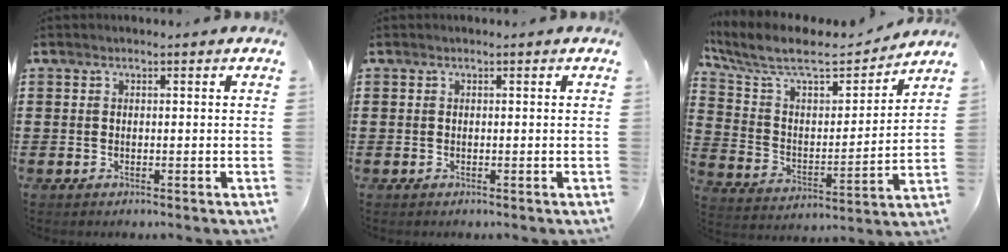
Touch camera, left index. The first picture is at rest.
{"total": 0.0}
{"total": 9.9, "force": [8.4, 2.3, 4.7], "torque": [-0.127, -0.047, 0.142]}